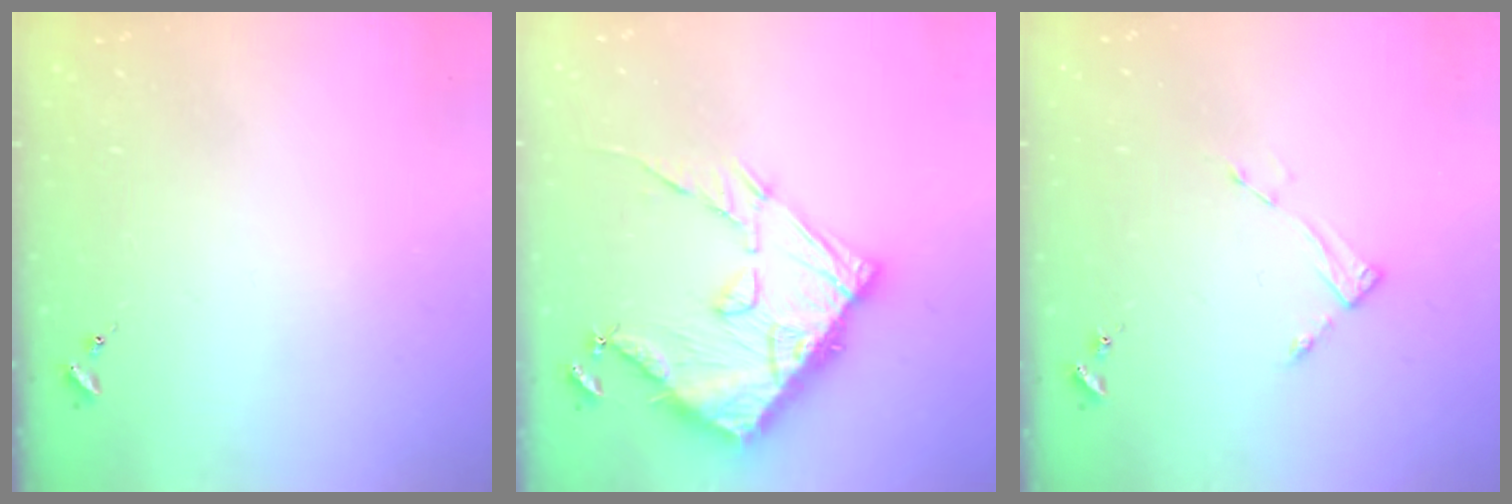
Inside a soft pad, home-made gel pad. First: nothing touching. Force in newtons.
{"total": 19.1, "press": 19.0, "slide": 1.6}
{"total": 3.0, "press": 3.0, "slide": 0.5}